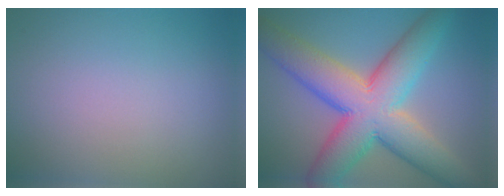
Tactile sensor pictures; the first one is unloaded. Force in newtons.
{"total": 11.7, "press": 11.6, "slide": 0.5}